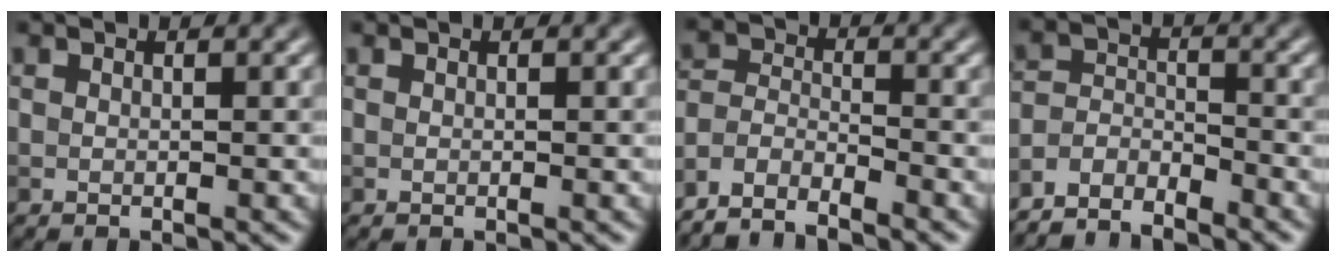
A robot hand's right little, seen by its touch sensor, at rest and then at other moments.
{"total": 0.0}
{"total": 4.2, "force": [-3.8, 1.0, 1.3], "torque": [-0.023, -0.002, -0.085]}
{"total": 4.4, "force": [-4.2, 1.1, 0.9], "torque": [-0.013, -0.003, -0.088]}